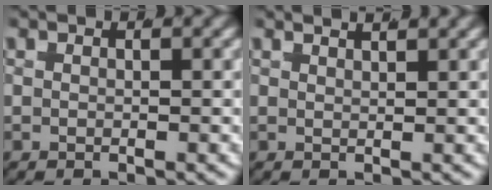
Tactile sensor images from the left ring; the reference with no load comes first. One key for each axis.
{"total": 2.2, "fx": 2.0, "fy": 0.6, "fz": 0.7, "tx": -0.009, "ty": 0.007, "tz": 0.030}